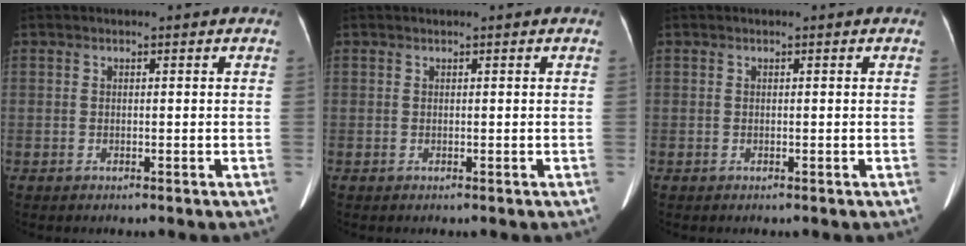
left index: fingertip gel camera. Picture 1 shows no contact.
{"total": 0.0}
{"total": 0.0}